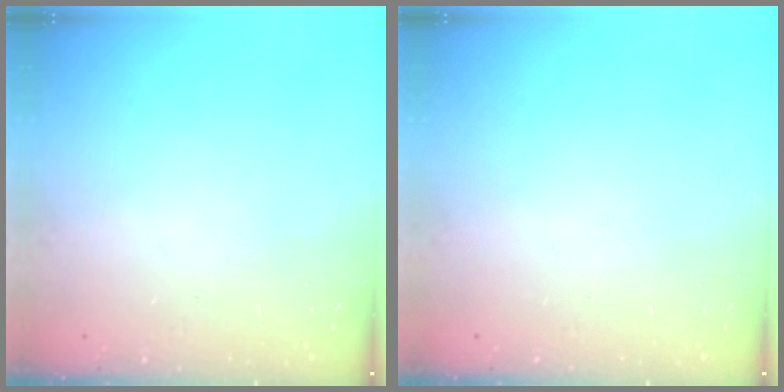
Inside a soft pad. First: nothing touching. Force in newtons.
{"total": 0.0}